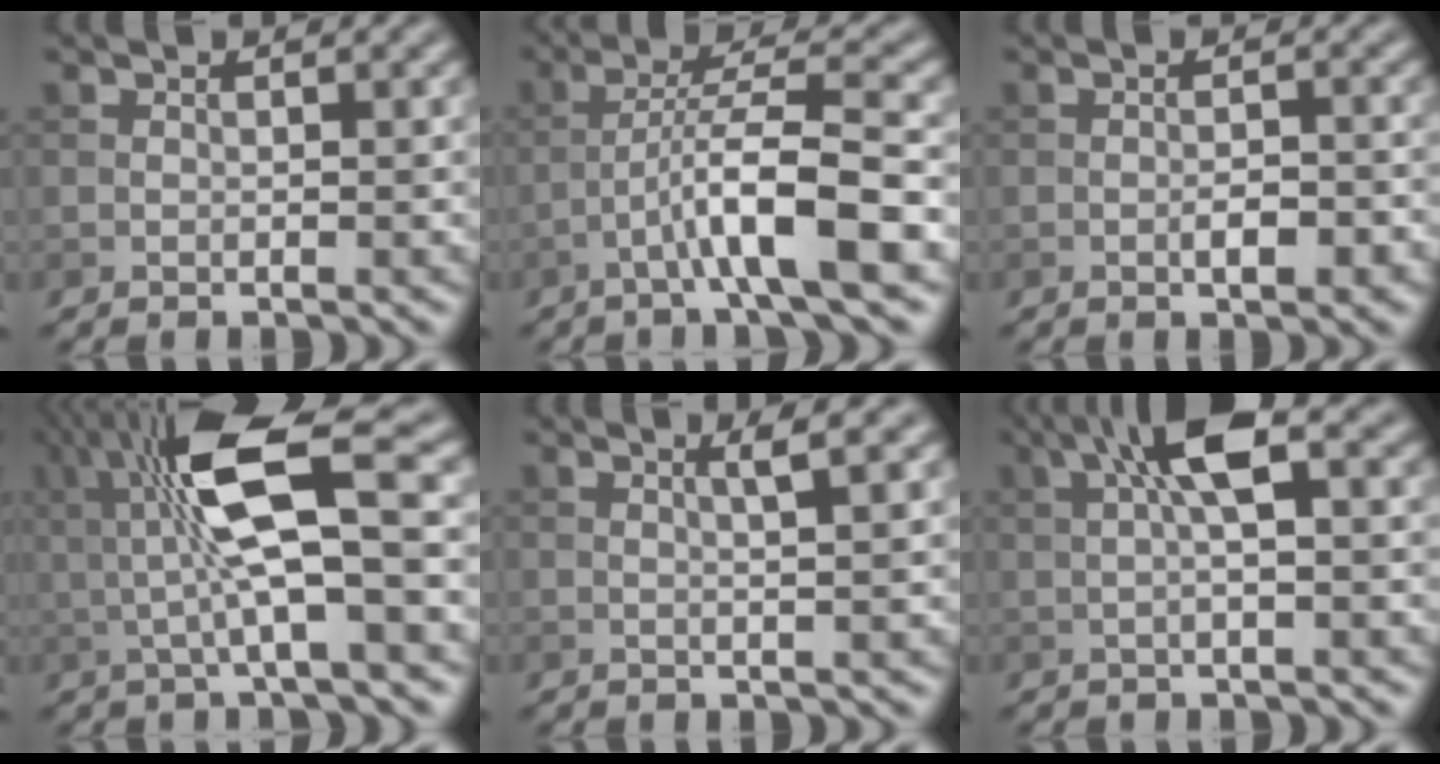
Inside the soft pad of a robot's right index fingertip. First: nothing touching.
{"total": 6.7, "force": [-2.8, 0.6, 6.1], "torque": [-0.103, 0.021, -0.052]}
{"total": 2.6, "force": [-0.9, 0.8, 2.3], "torque": [-0.039, 0.001, -0.014]}
{"total": 9.7, "force": [1.5, 2.2, 9.3], "torque": [-0.165, 0.008, 0.028]}
{"total": 2.2, "force": [0.8, 0.4, 2.0], "torque": [-0.029, 0.008, 0.009]}
{"total": 5.2, "force": [1.4, 1.0, 4.9], "torque": [-0.084, 0.016, 0.020]}